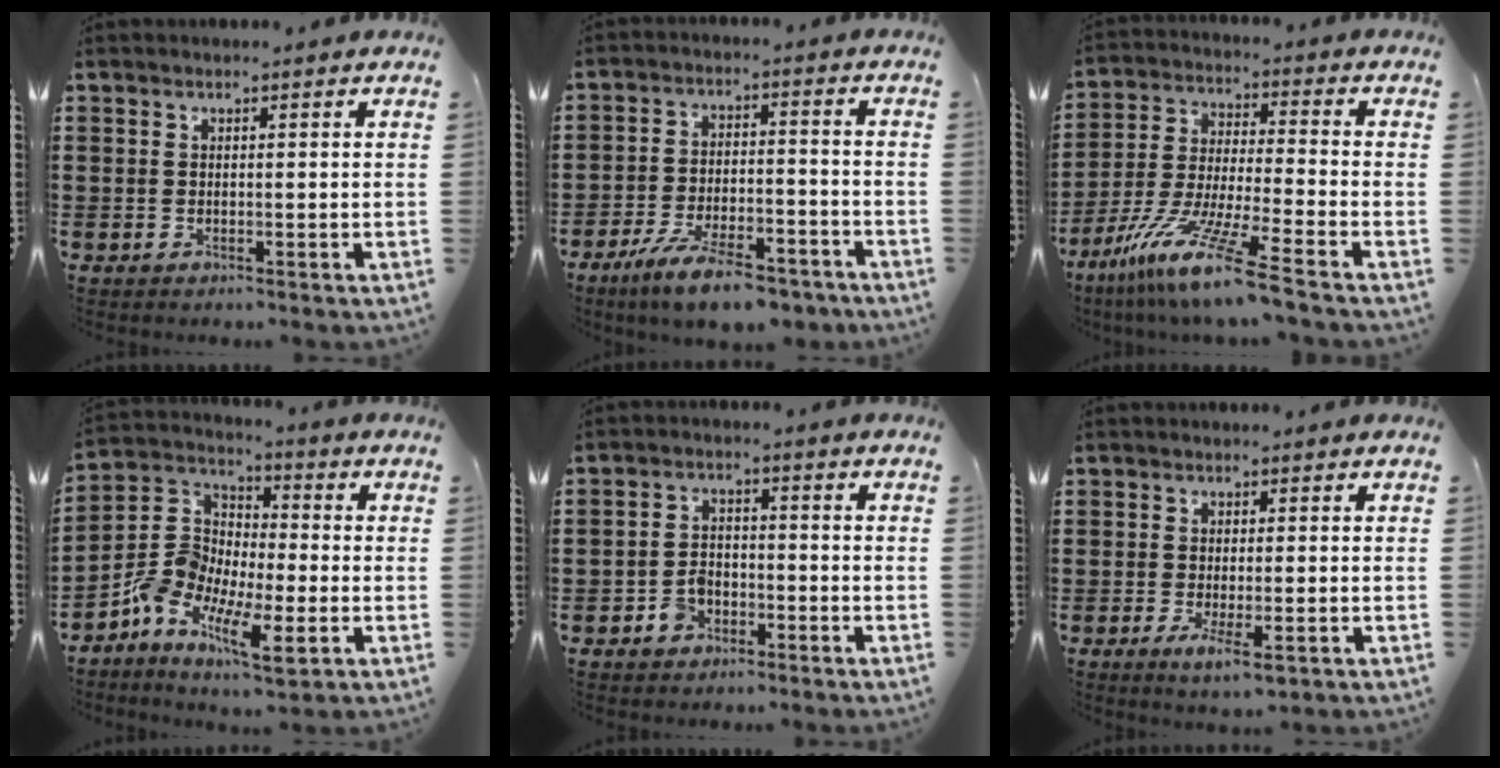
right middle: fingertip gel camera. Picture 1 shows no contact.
{"total": 9.2, "force": [-7.6, 1.6, 5.0], "torque": [-0.092, 0.014, -0.142]}
{"total": 11.9, "force": [-9.2, -0.5, 7.6], "torque": [-0.158, -0.001, -0.184]}
{"total": 9.8, "force": [-5.8, 5.2, 5.9], "torque": [-0.146, 0.003, -0.117]}
{"total": 3.6, "force": [-2.3, 2.2, 1.5], "torque": [-0.029, 0.007, -0.046]}
{"total": 3.2, "force": [-1.3, 0.8, 2.8], "torque": [-0.053, -0.005, -0.020]}